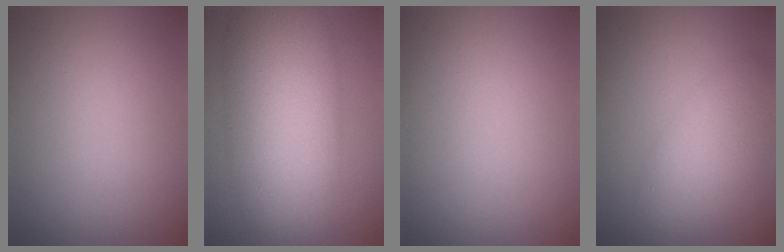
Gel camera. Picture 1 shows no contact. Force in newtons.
{"total": 11.0, "press": 11.0, "slide": 0.0}
{"total": 0.0}
{"total": 5.0, "press": 5.0, "slide": 0.2}